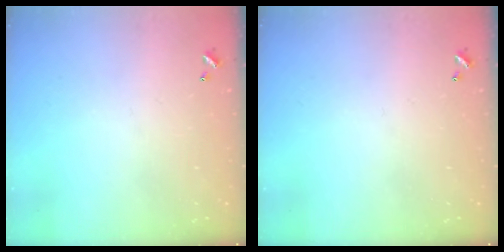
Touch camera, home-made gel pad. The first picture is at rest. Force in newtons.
{"total": 0.0}